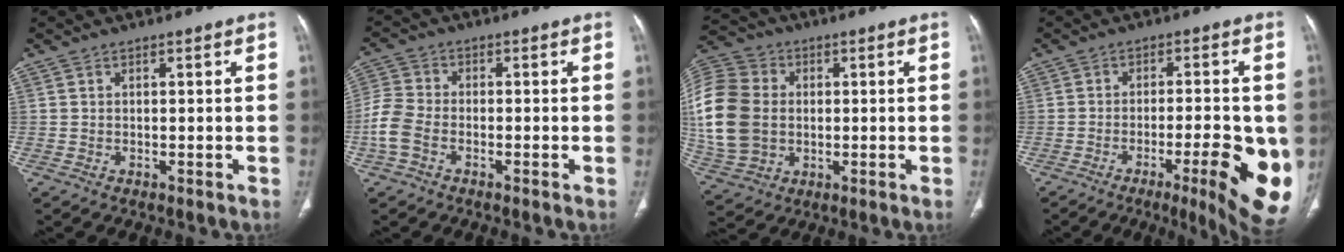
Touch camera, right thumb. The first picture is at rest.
{"total": 5.9, "force": [-2.1, 3.8, 3.9], "torque": [-0.099, 0.009, -0.056]}
{"total": 21.4, "force": [0.9, 17.2, 12.8], "torque": [-0.302, 0.020, 0.026]}
{"total": 14.5, "force": [-4.1, 3.4, 13.5], "torque": [-0.148, -0.008, -0.048]}